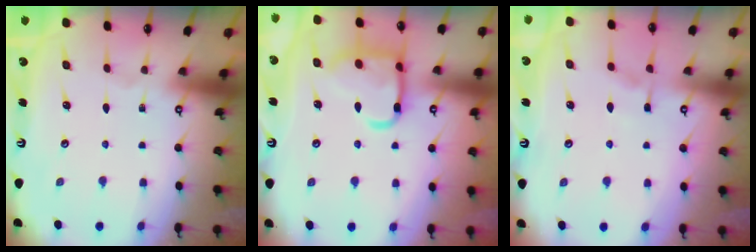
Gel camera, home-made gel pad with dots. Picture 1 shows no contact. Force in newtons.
{"total": 15.5, "press": 15.4, "slide": 1.3}
{"total": 2.6, "press": 2.5, "slide": 0.6}